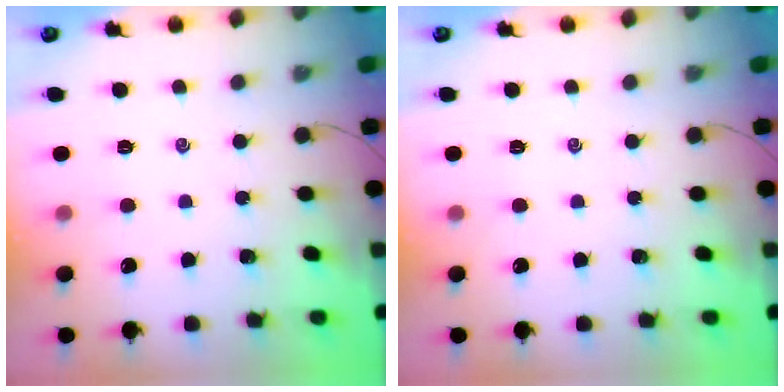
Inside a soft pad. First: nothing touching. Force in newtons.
{"total": 0.0}